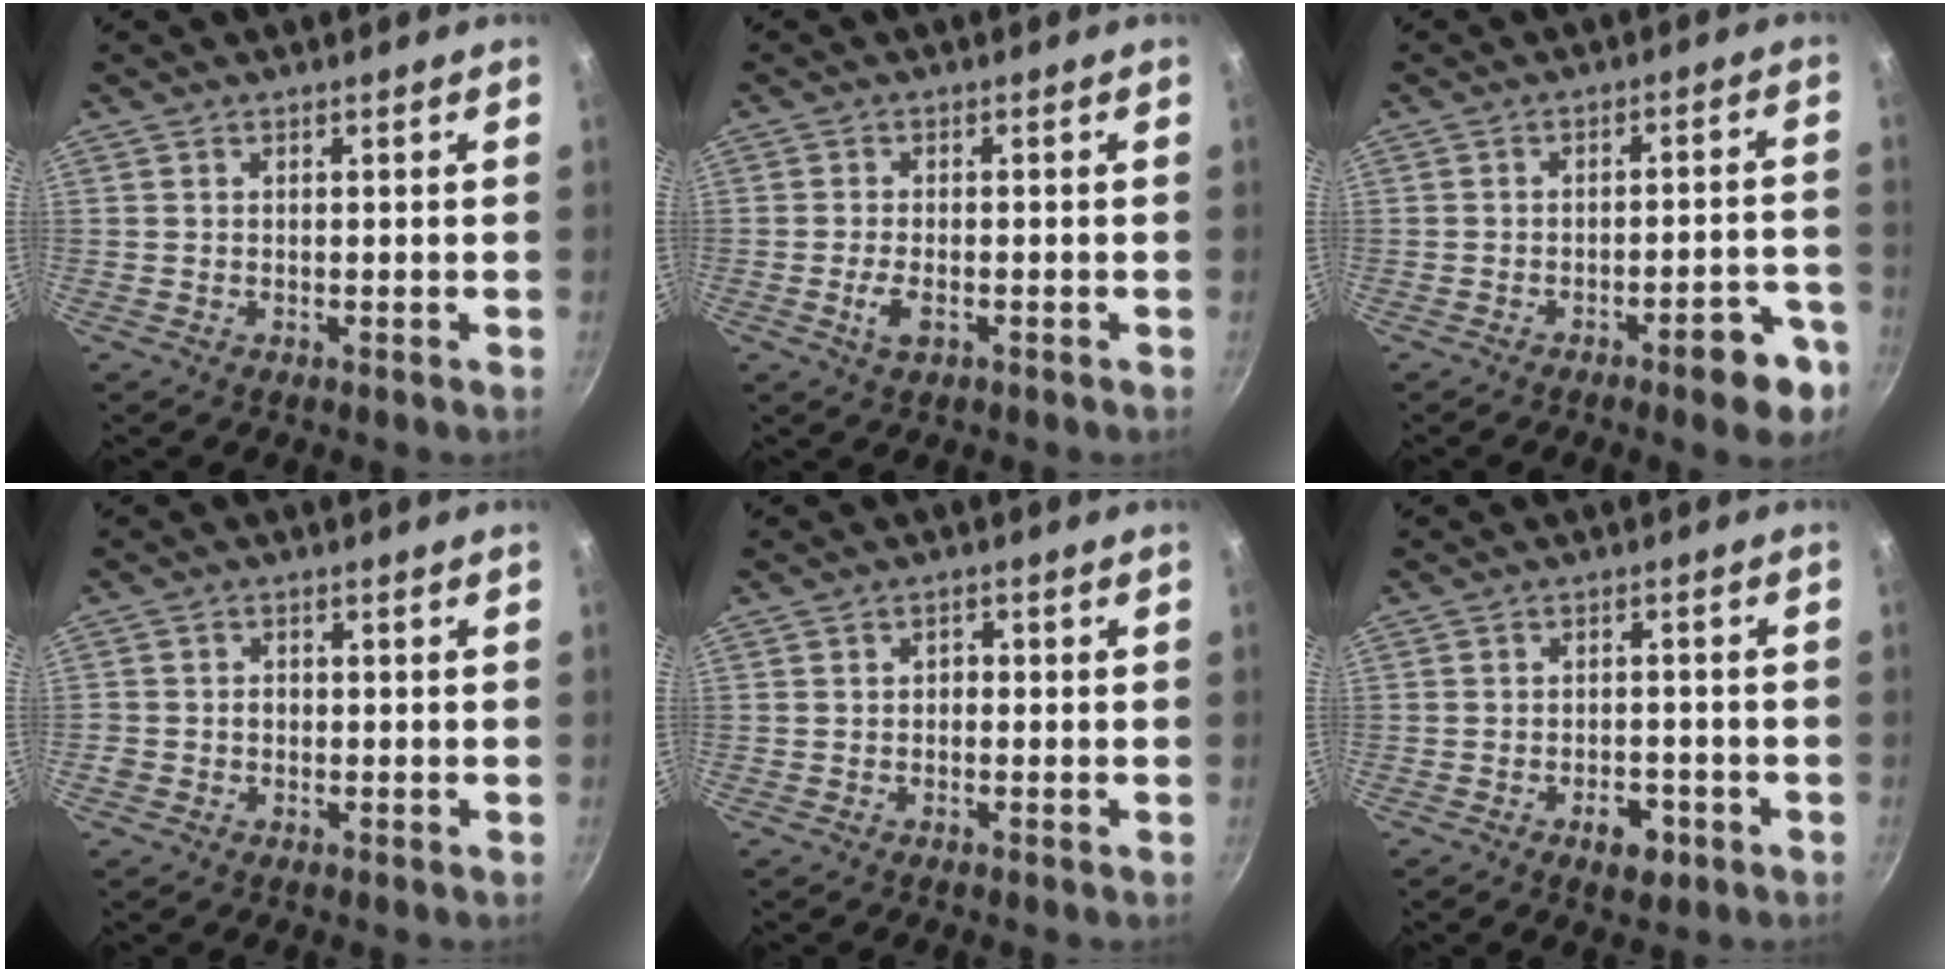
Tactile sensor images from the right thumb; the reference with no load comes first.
{"total": 3.2, "force": [-1.1, 1.6, 2.5], "torque": [-0.050, 0.004, -0.020]}
{"total": 8.2, "force": [-4.8, 2.2, 6.3], "torque": [-0.069, 0.036, -0.060]}
{"total": 2.2, "force": [-0.5, 1.9, 0.9], "torque": [-0.001, 0.010, -0.008]}
{"total": 1.4, "force": [-0.2, 1.1, 0.8], "torque": [0.000, 0.007, -0.009]}
{"total": 4.6, "force": [-2.4, 2.5, 3.0], "torque": [-0.030, 0.013, -0.034]}